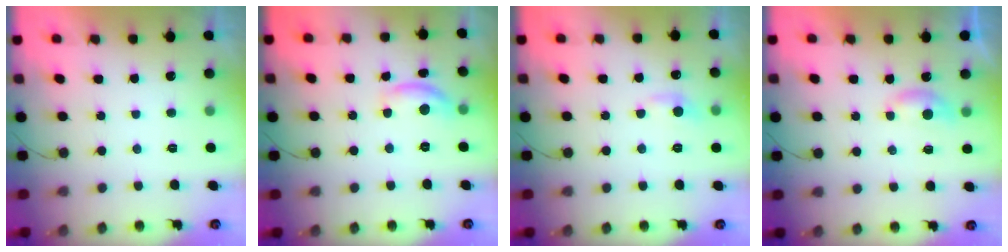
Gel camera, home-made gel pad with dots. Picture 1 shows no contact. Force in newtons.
{"total": 9.9, "press": 9.9, "slide": 0.5}
{"total": 5.3, "press": 5.3, "slide": 0.7}
{"total": 4.5, "press": 4.5, "slide": 0.5}